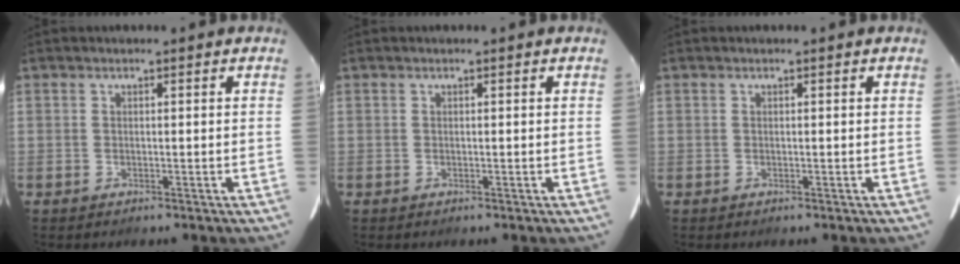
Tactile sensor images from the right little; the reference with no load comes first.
{"total": 0.0}
{"total": 0.0}